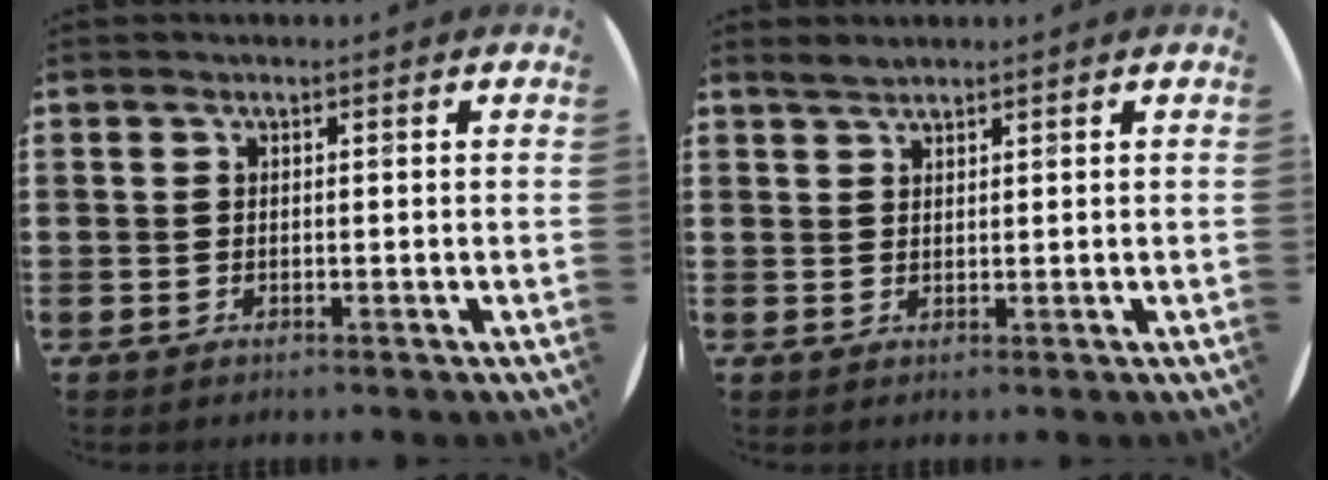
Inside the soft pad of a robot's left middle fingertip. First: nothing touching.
{"total": 1.5, "force": [1.4, 0.2, 0.3], "torque": [-0.007, 0.002, 0.027]}